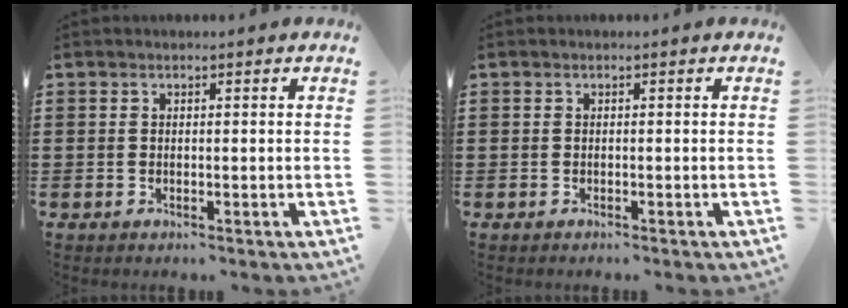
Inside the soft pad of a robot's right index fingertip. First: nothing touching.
{"total": 0.0}